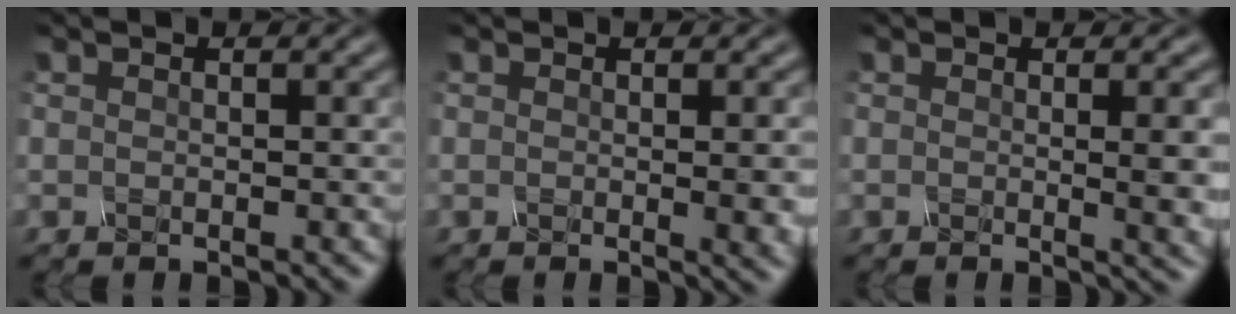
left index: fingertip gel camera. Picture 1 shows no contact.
{"total": 3.0, "force": [0.0, 0.8, 2.9], "torque": [-0.030, -0.001, -0.001]}
{"total": 3.8, "force": [0.2, 1.2, 3.6], "torque": [-0.036, -0.002, 0.003]}